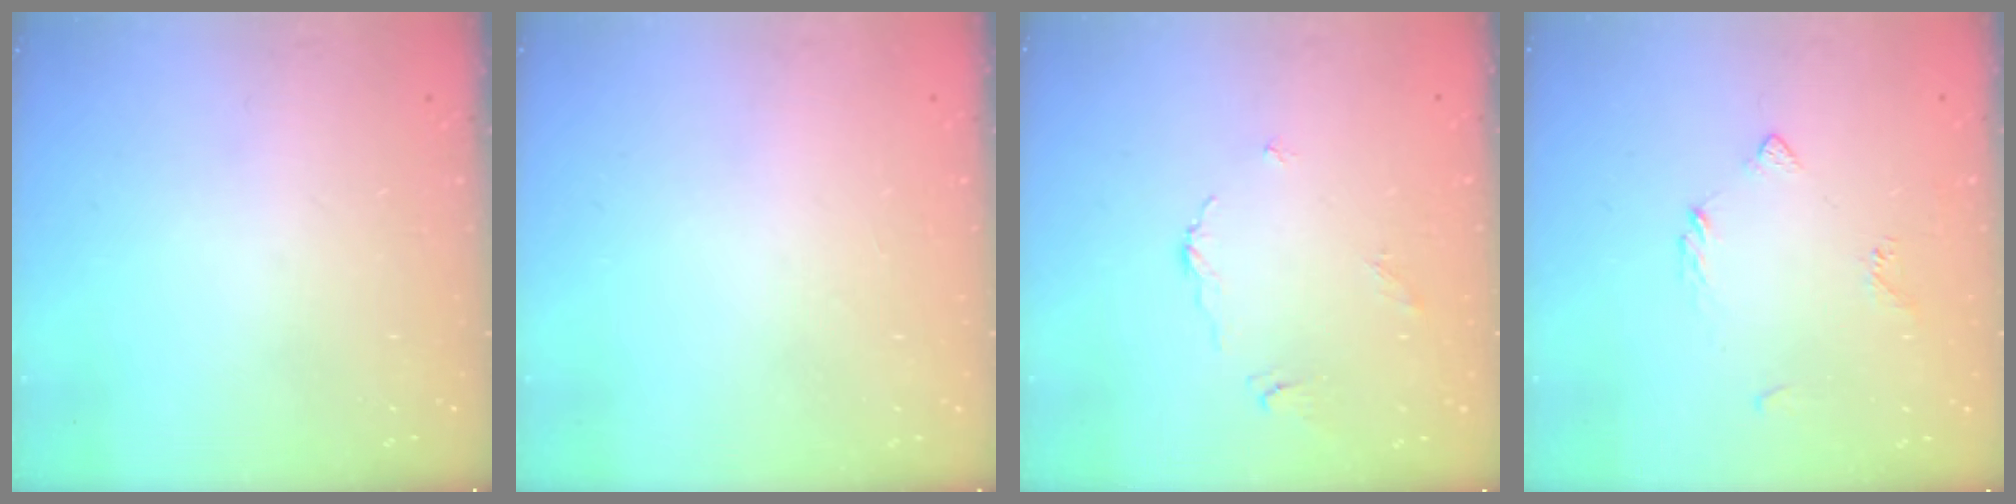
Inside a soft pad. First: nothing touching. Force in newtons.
{"total": 1.7, "press": 1.7, "slide": 0.1}
{"total": 2.2, "press": 2.2, "slide": 0.4}
{"total": 3.8, "press": 3.7, "slide": 0.6}